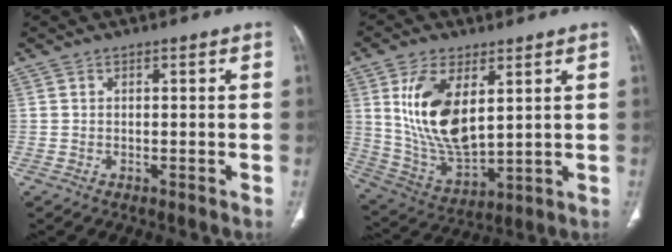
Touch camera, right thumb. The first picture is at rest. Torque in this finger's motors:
{"motor_torque": [-1.20, 2.26, 1.87, 0.80, 0.46]}